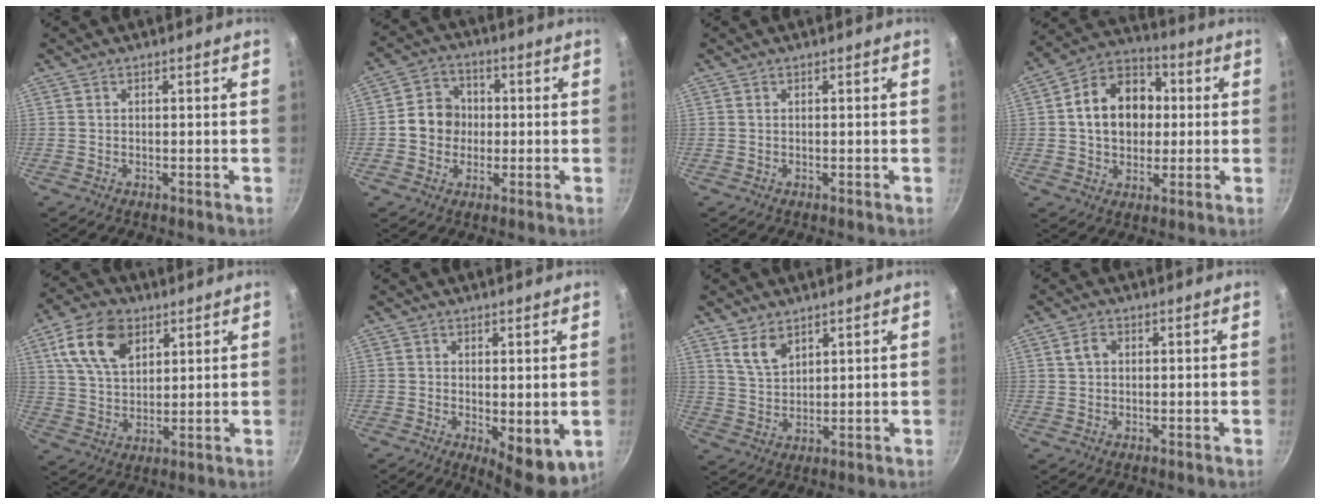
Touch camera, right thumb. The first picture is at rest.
{"total": 8.2, "force": [-0.3, 7.4, 3.6], "torque": [-0.025, 0.016, -0.019]}
{"total": 0.0}
{"total": 15.0, "force": [1.5, 11.6, 9.4], "torque": [-0.122, 0.025, 0.012]}
{"total": 12.9, "force": [5.8, 8.1, 8.3], "torque": [-0.129, -0.008, 0.108]}
{"total": 7.6, "force": [-0.6, 3.4, 6.8], "torque": [-0.077, -0.013, 0.000]}
{"total": 5.7, "force": [3.8, 3.0, 3.1], "torque": [-0.050, -0.022, 0.080]}
{"total": 2.7, "force": [0.7, 2.0, 1.6], "torque": [-0.022, 0.007, 0.012]}